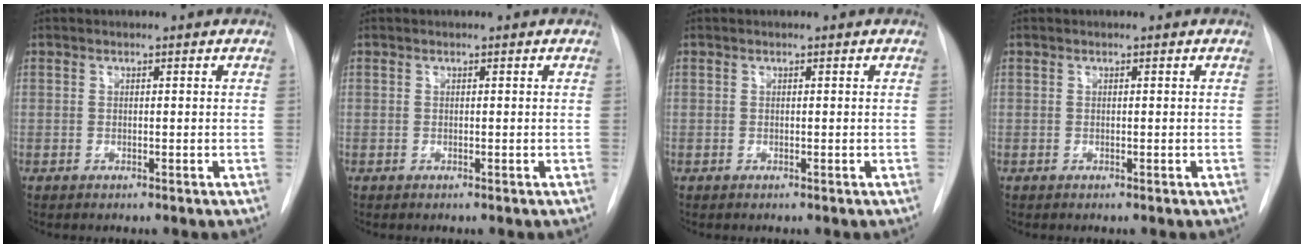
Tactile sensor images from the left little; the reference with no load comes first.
{"total": 0.0}
{"total": 0.0}
{"total": 0.0}